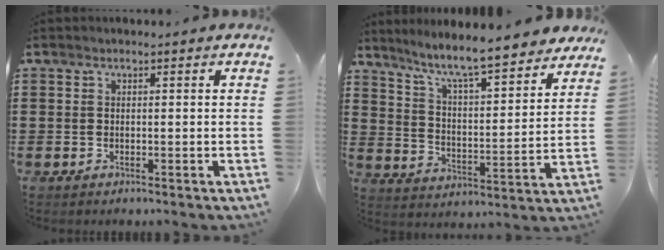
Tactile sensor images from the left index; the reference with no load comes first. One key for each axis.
{"total": 7.8, "fx": 6.9, "fy": 0.0, "fz": 3.8, "tx": -0.101, "ty": -0.048, "tz": 0.110}